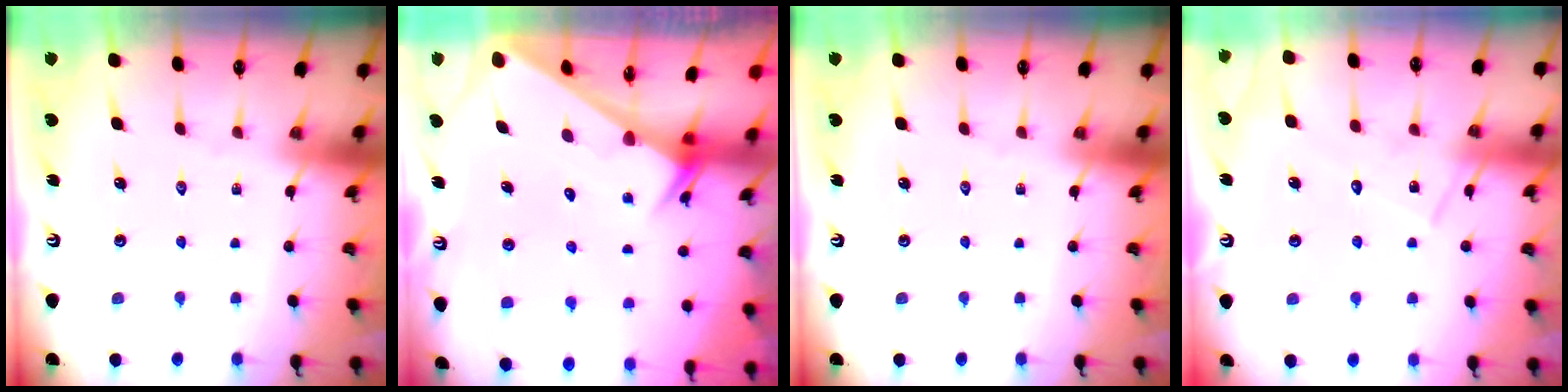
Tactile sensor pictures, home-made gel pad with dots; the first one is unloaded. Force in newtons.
{"total": 2.3, "press": 2.3, "slide": 0.1}
{"total": 0.0}
{"total": 10.0, "press": 10.0, "slide": 0.7}